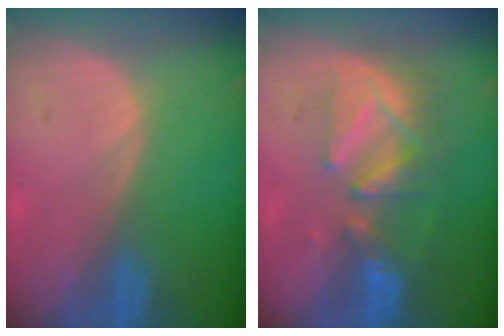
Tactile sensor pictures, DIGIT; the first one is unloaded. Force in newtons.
{"total": 8.3, "press": 7.9, "slide": 2.6}